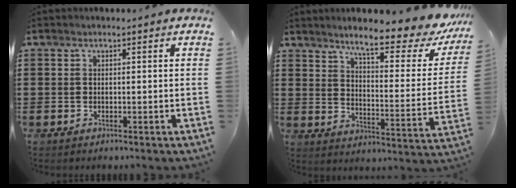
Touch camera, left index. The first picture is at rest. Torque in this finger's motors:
{"motor_torque": [1.69, -0.45, 0.77, 0.20]}